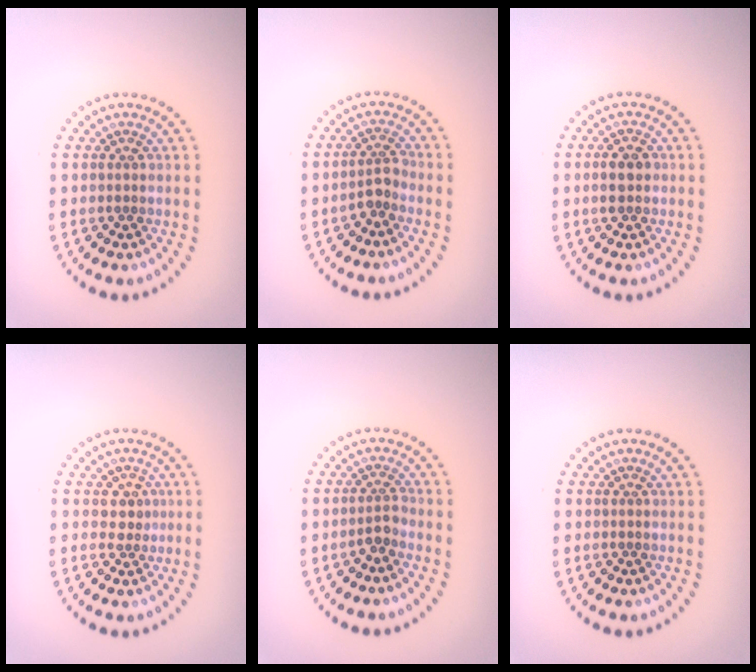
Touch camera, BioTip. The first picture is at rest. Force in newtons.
{"total": 1.8, "press": 1.3, "slide": 1.2}
{"total": 2.0, "press": 2.0, "slide": 0.2}
{"total": 1.4, "press": 1.2, "slide": 0.7}
{"total": 1.5, "press": 1.0, "slide": 1.1}
{"total": 0.0}